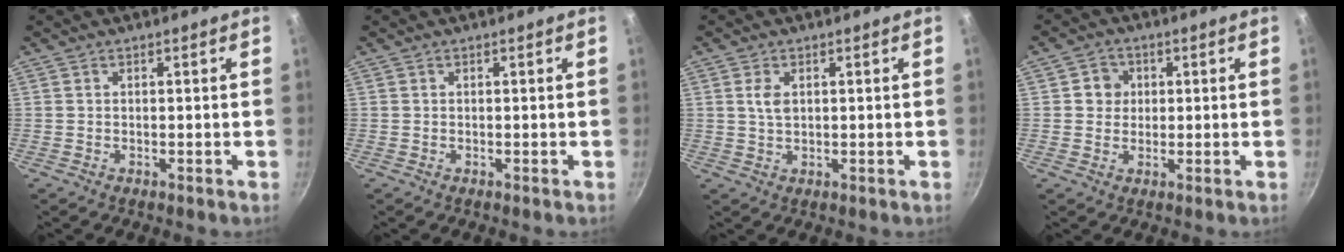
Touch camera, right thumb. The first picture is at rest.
{"total": 0.0}
{"total": 3.0, "force": [0.8, 1.8, 2.2], "torque": [-0.037, -0.003, 0.017]}
{"total": 4.1, "force": [0.7, 3.8, 1.1], "torque": [0.012, 0.004, 0.005]}